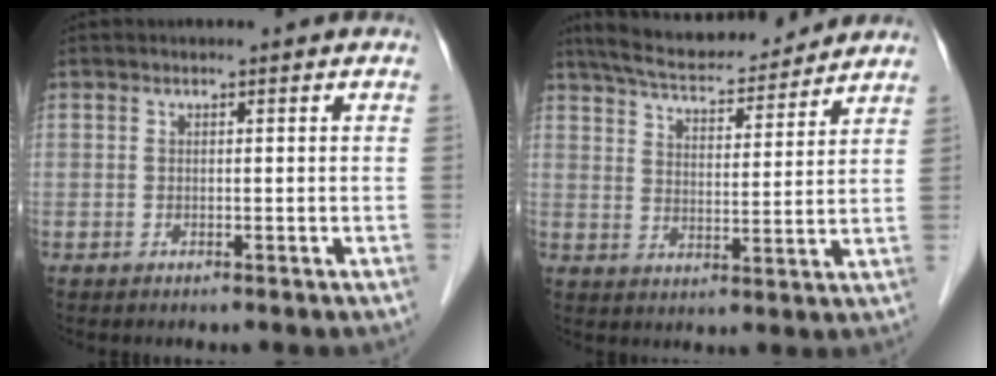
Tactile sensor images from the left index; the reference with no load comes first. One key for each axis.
{"total": 14.8, "fx": 13.6, "fy": 2.1, "fz": 5.6, "tx": -0.095, "ty": 0.015, "tz": 0.210}